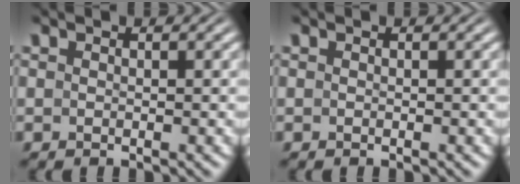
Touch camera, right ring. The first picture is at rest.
{"total": 0.0}